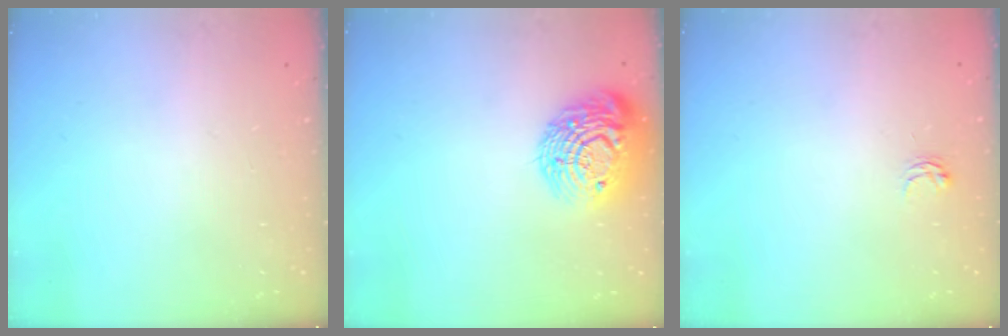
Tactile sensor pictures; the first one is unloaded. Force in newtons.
{"total": 17.6, "press": 17.6, "slide": 1.1}
{"total": 2.9, "press": 2.9, "slide": 0.4}